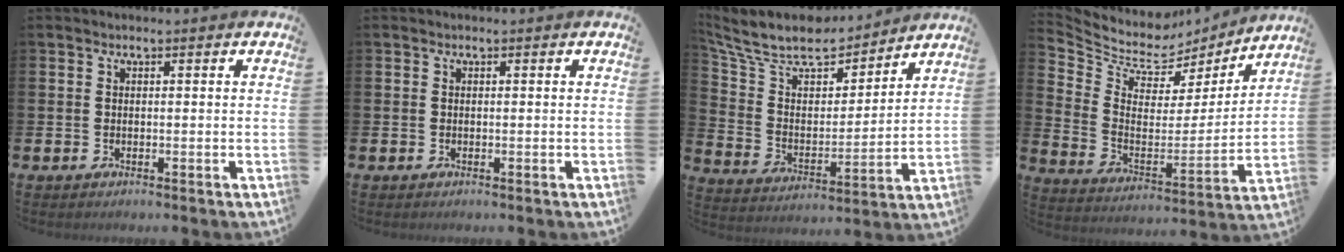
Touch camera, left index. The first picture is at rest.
{"total": 0.0}
{"total": 10.9, "force": [9.7, 3.6, 3.3], "torque": [-0.114, -0.066, 0.167]}
{"total": 7.4, "force": [6.6, 3.1, 1.1], "torque": [-0.068, -0.052, 0.113]}